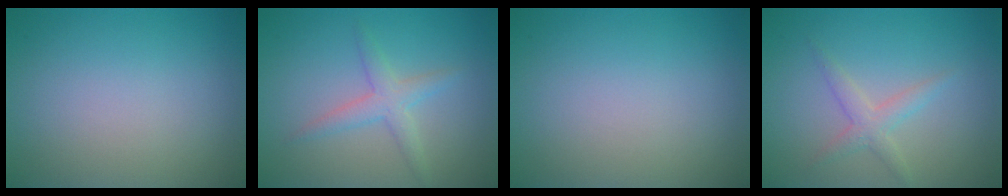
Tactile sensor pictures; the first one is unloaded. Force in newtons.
{"total": 2.4, "press": 2.4, "slide": 0.0}
{"total": 0.0}
{"total": 1.9, "press": 1.9, "slide": 0.0}